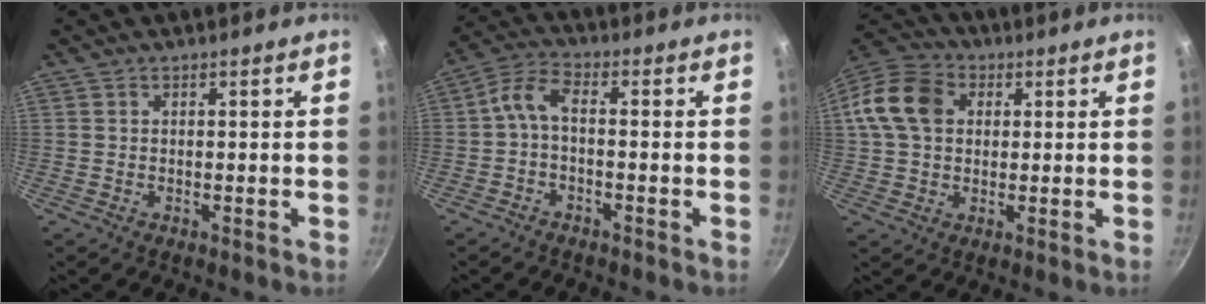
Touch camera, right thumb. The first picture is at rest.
{"total": 4.8, "force": [-1.3, 2.1, 4.1], "torque": [-0.100, 0.030, -0.035]}
{"total": 12.1, "force": [2.2, 9.4, 7.4], "torque": [-0.122, 0.021, 0.024]}